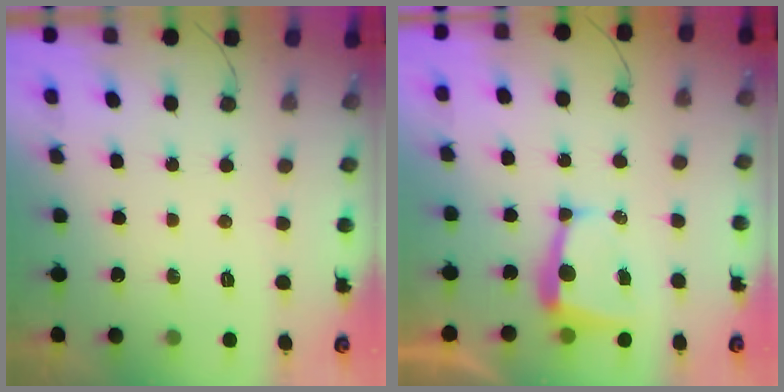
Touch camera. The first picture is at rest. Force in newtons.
{"total": 6.2, "press": 6.1, "slide": 0.6}